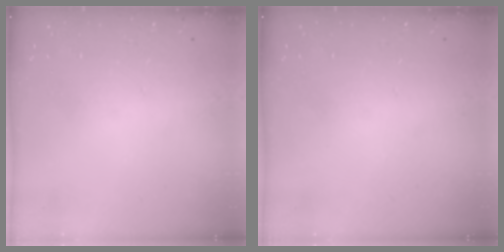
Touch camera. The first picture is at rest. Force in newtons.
{"total": 0.0}